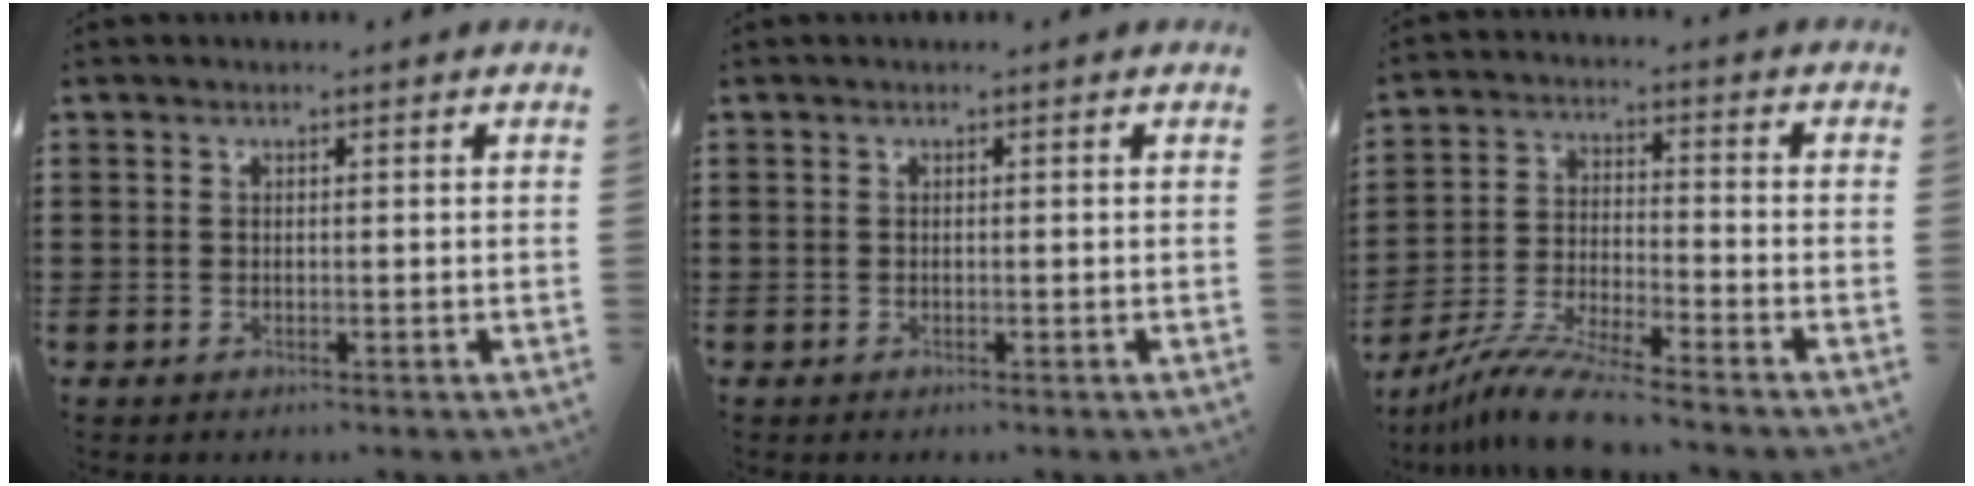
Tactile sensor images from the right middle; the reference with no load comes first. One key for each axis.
{"total": 0.6, "fx": -0.5, "fy": 0.2, "fz": 0.2, "tx": -0.006, "ty": -0.002, "tz": -0.010}
{"total": 9.1, "fx": -8.2, "fy": 0.3, "fz": 4.0, "tx": -0.078, "ty": 0.004, "tz": -0.159}